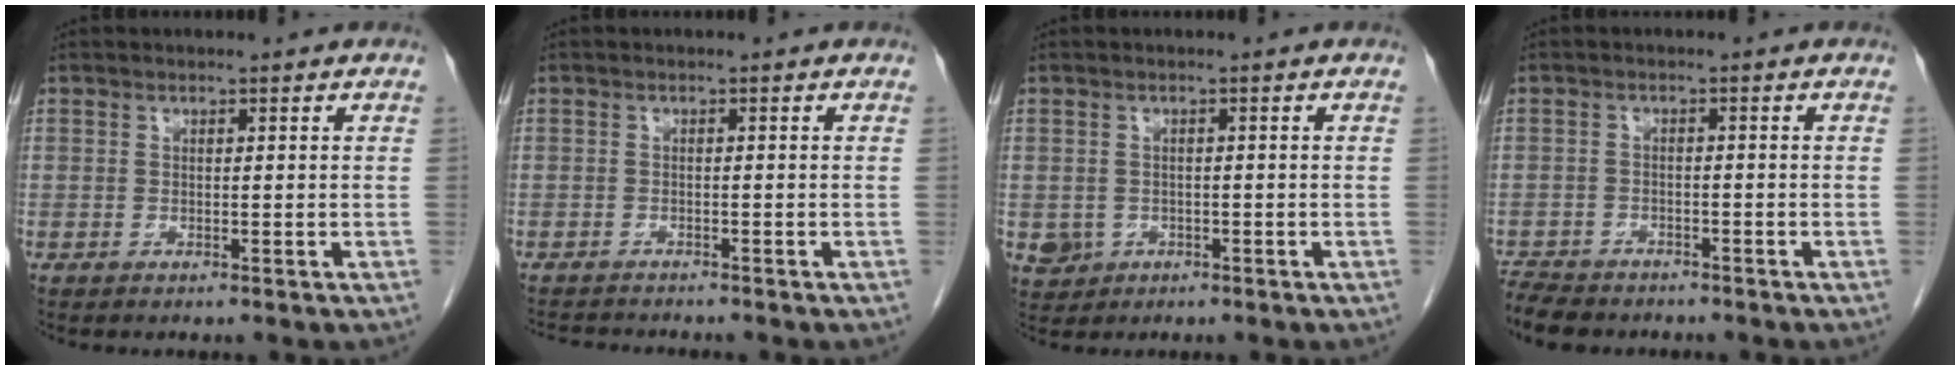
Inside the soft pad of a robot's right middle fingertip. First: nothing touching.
{"total": 3.5, "force": [-3.4, 0.1, 0.7], "torque": [-0.008, -0.012, -0.055]}
{"total": 4.1, "force": [-1.5, 3.8, 0.8], "torque": [-0.015, 0.002, -0.018]}
{"total": 6.7, "force": [-6.0, 2.4, 2.0], "torque": [-0.036, -0.011, -0.095]}